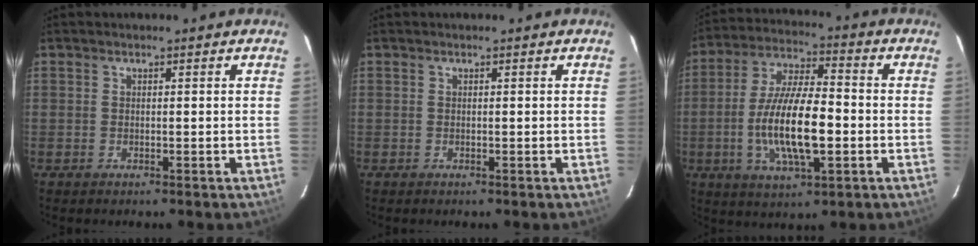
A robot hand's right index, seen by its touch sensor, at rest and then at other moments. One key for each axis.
{"total": 0.0}
{"total": 15.2, "fx": -3.1, "fy": 4.6, "fz": 14.1, "tx": -0.280, "ty": -0.005, "tz": -0.056}